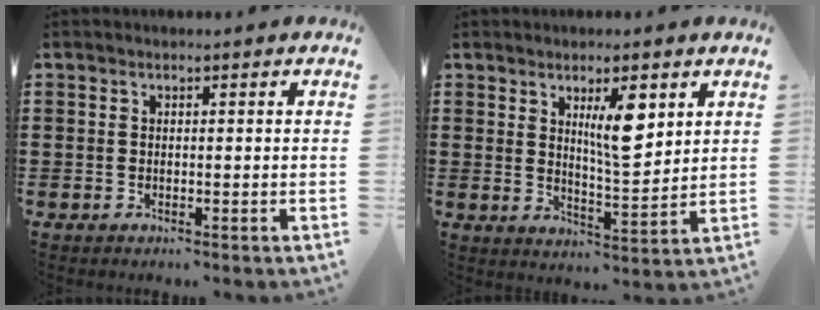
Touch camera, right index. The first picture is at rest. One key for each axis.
{"total": 7.3, "fx": 3.2, "fy": 2.3, "fz": 6.1, "tx": -0.096, "ty": -0.007, "tz": 0.048}